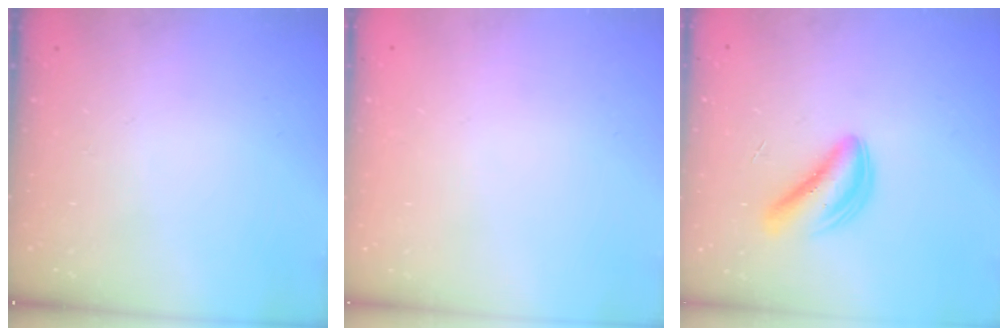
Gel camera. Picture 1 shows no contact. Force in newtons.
{"total": 2.0, "press": 2.0, "slide": 0.1}
{"total": 4.8, "press": 4.7, "slide": 1.3}